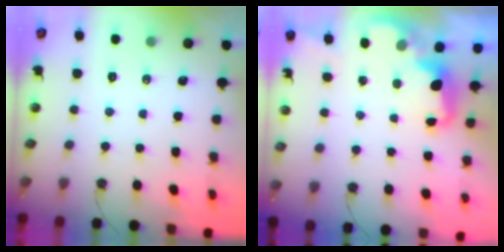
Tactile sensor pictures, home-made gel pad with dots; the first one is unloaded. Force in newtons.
{"total": 2.7, "press": 2.6, "slide": 0.7}